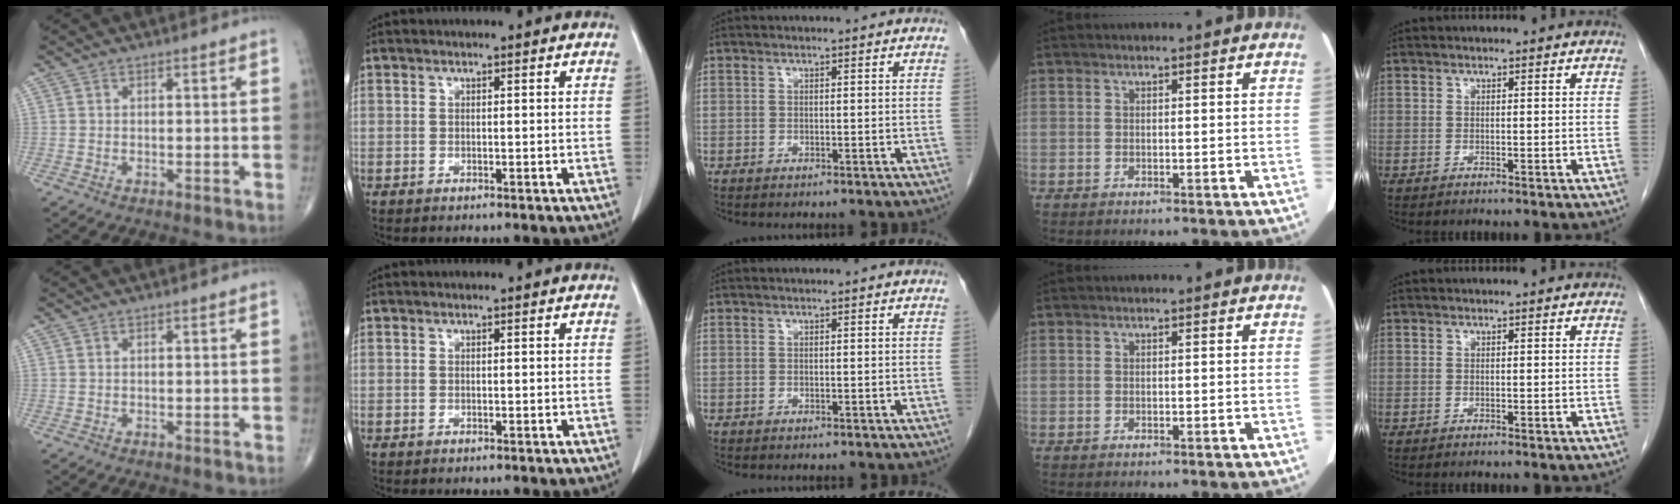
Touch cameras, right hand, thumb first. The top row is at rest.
{}